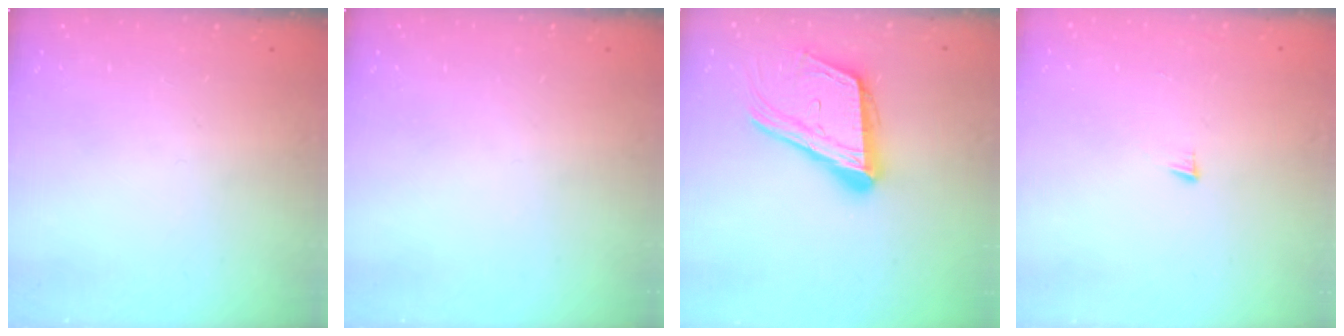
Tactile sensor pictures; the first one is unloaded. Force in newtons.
{"total": 0.0}
{"total": 19.3, "press": 18.8, "slide": 4.6}
{"total": 5.2, "press": 5.2, "slide": 0.3}